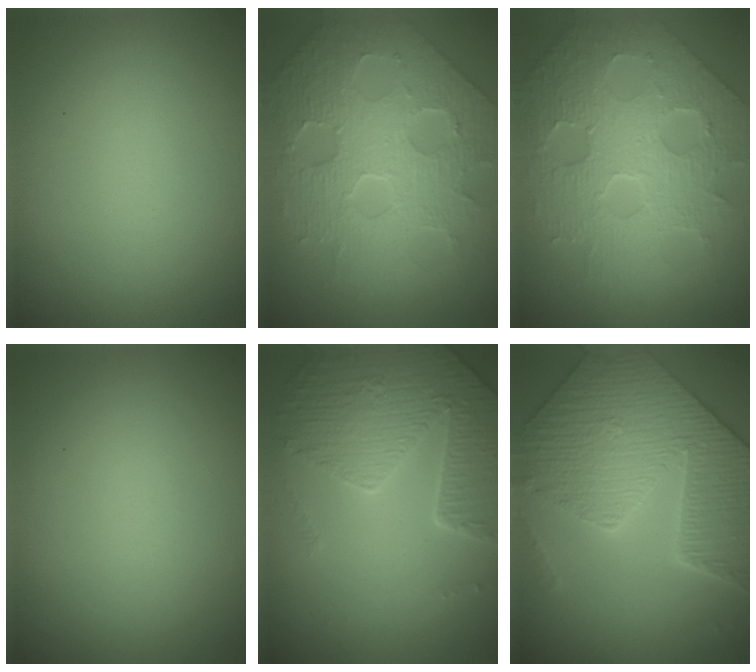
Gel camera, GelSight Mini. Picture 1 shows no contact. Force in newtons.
{"total": 9.7, "press": 6.8, "slide": 6.9}
{"total": 9.7, "press": 6.8, "slide": 6.9}
{"total": 0.0}
{"total": 5.0, "press": 4.6, "slide": 2.1}
{"total": 8.2, "press": 6.8, "slide": 4.5}